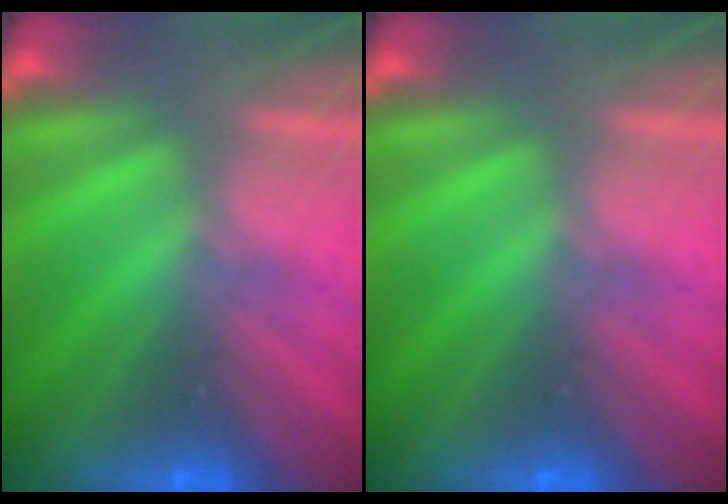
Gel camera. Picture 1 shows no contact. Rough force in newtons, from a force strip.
{"total": 0.0}